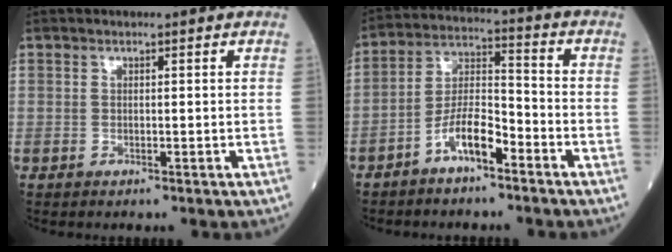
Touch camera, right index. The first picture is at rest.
{"total": 7.7, "force": [-4.8, 2.2, 5.6], "torque": [-0.115, 0.014, -0.091]}